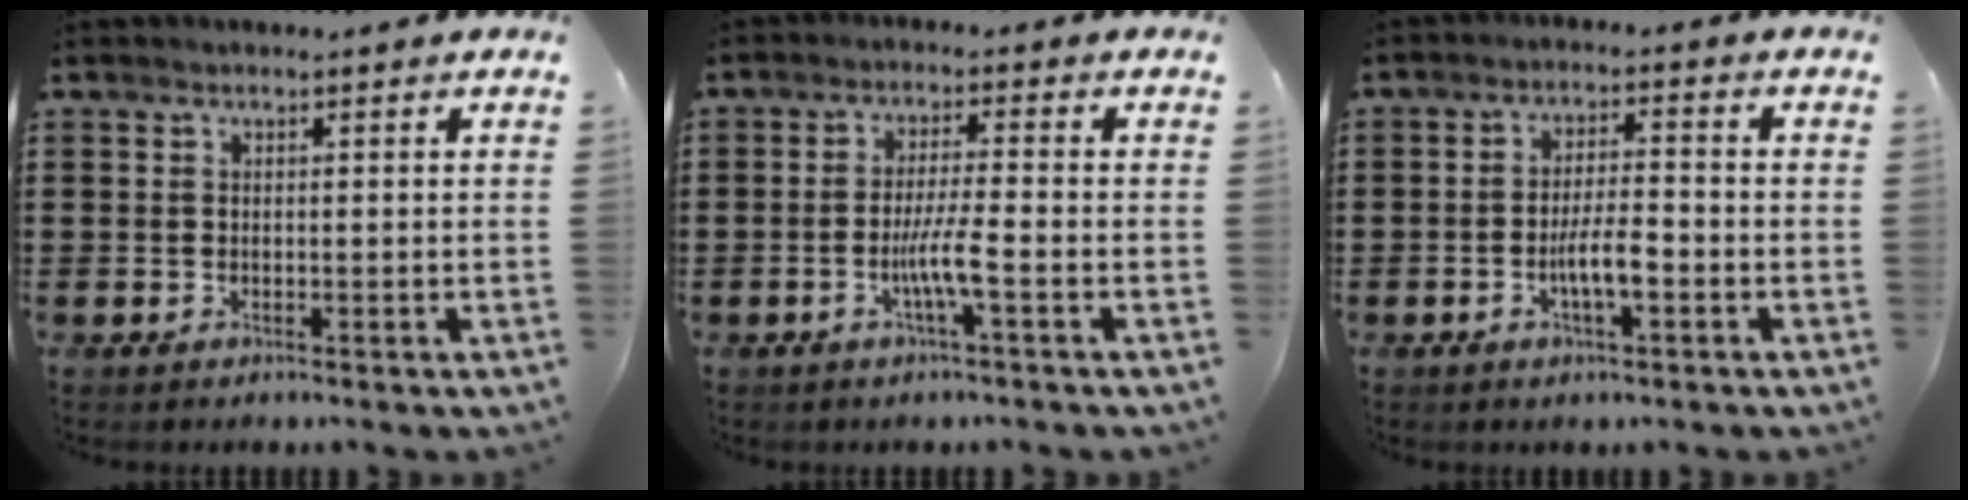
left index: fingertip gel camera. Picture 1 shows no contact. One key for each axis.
{"total": 5.1, "fx": -1.9, "fy": 0.1, "fz": 4.8, "tx": -0.096, "ty": -0.011, "tz": -0.040}
{"total": 5.3, "fx": -1.8, "fy": 1.4, "fz": 4.8, "tx": -0.096, "ty": 0.003, "tz": -0.036}